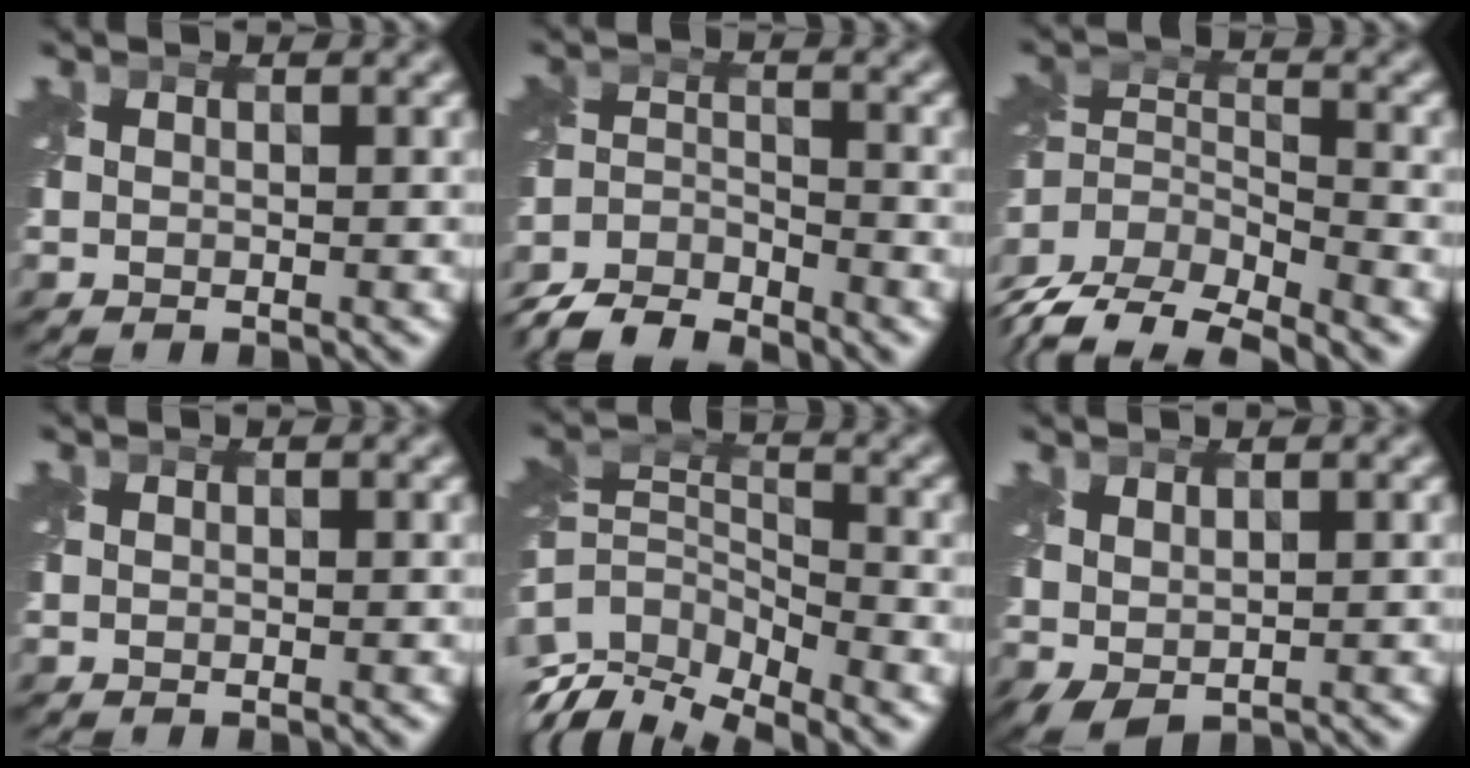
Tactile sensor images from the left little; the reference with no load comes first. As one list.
[{"total": 6.0, "force": [-5.7, 1.3, 1.4], "torque": [-0.025, -0.011, -0.118]}, {"total": 7.9, "force": [-6.7, 2.4, 3.3], "torque": [-0.064, -0.013, -0.125]}, {"total": 0.0}, {"total": 8.3, "force": [-5.5, 3.5, 5.1], "torque": [-0.108, -0.013, -0.106]}, {"total": 2.1, "force": [0.7, 1.1, 1.6], "torque": [-0.036, 0.001, 0.019]}]